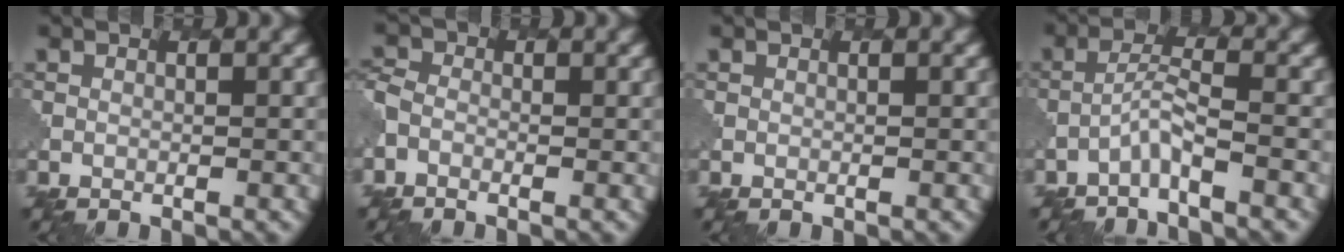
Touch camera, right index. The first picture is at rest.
{"total": 1.6, "force": [-1.0, 1.1, 0.6], "torque": [-0.015, -0.004, -0.029]}
{"total": 0.0}
{"total": 2.2, "force": [-1.5, 0.0, 1.5], "torque": [-0.032, 0.010, -0.037]}